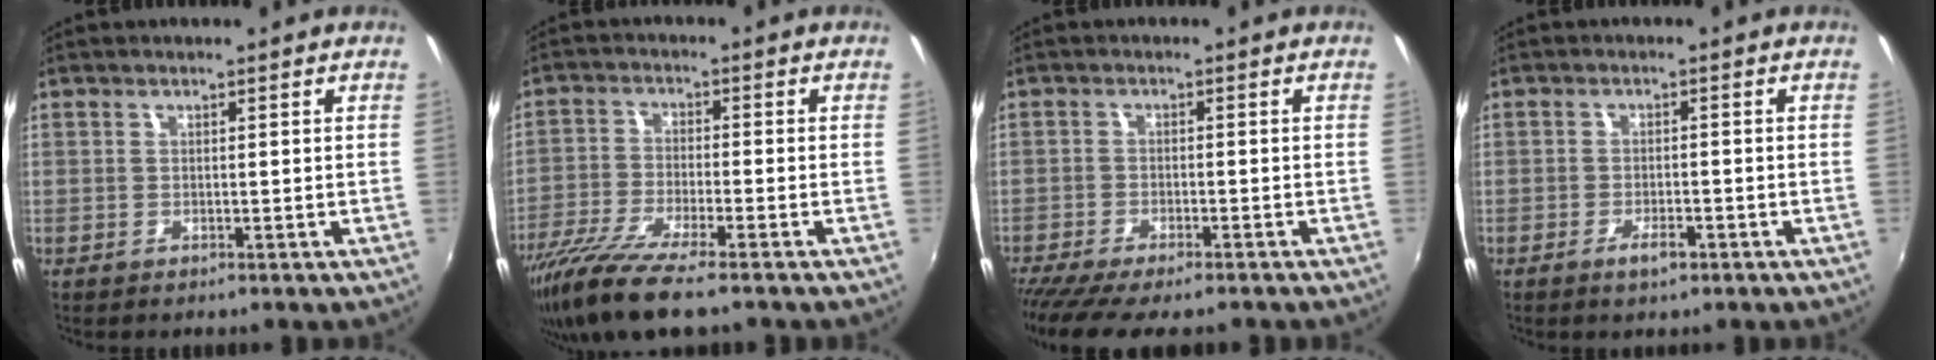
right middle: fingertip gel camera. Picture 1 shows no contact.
{"total": 11.6, "force": [-8.7, 1.5, 7.5], "torque": [-0.168, -0.039, -0.165]}
{"total": 11.1, "force": [-9.3, 1.9, 5.8], "torque": [-0.133, -0.042, -0.154]}
{"total": 3.0, "force": [-1.9, 1.0, 2.0], "torque": [-0.045, -0.003, -0.034]}